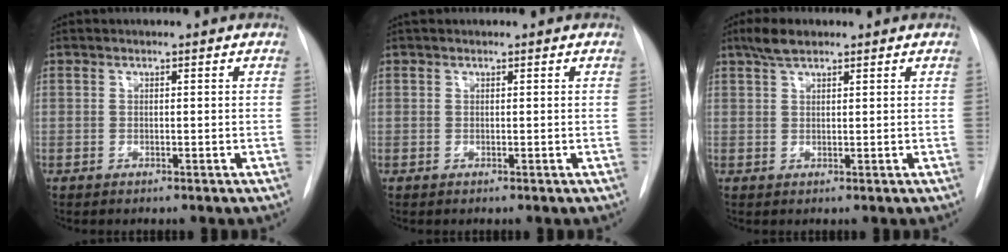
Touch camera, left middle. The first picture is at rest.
{"total": 0.8, "force": [0.7, 0.3, 0.2], "torque": [-0.008, 0.017, 0.013]}
{"total": 3.2, "force": [2.4, 1.1, 1.9], "torque": [-0.041, 0.009, 0.045]}